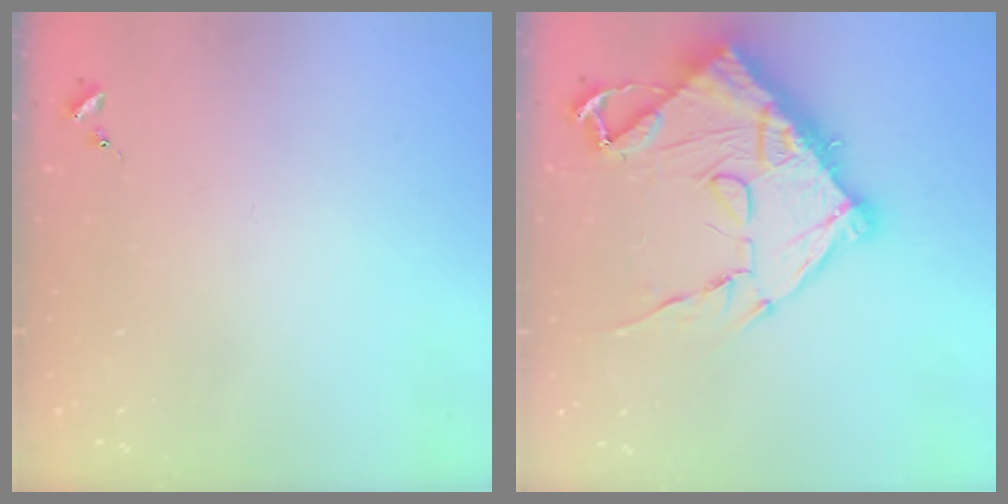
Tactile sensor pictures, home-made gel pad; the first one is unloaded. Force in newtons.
{"total": 20.9, "press": 20.8, "slide": 2.3}